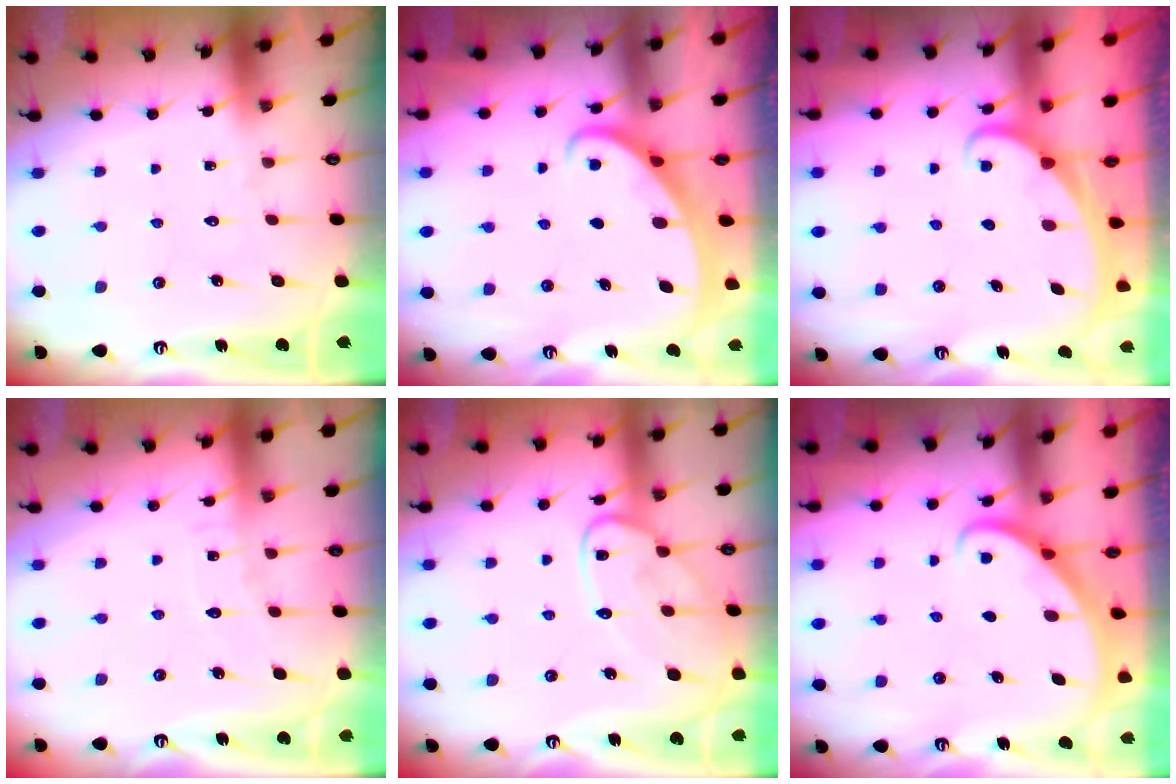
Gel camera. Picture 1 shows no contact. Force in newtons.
{"total": 2.2, "press": 2.2, "slide": 0.2}
{"total": 1.8, "press": 1.8, "slide": 0.1}
{"total": 5.3, "press": 5.3, "slide": 0.5}
{"total": 13.3, "press": 13.3, "slide": 1.0}
{"total": 2.9, "press": 2.9, "slide": 0.2}